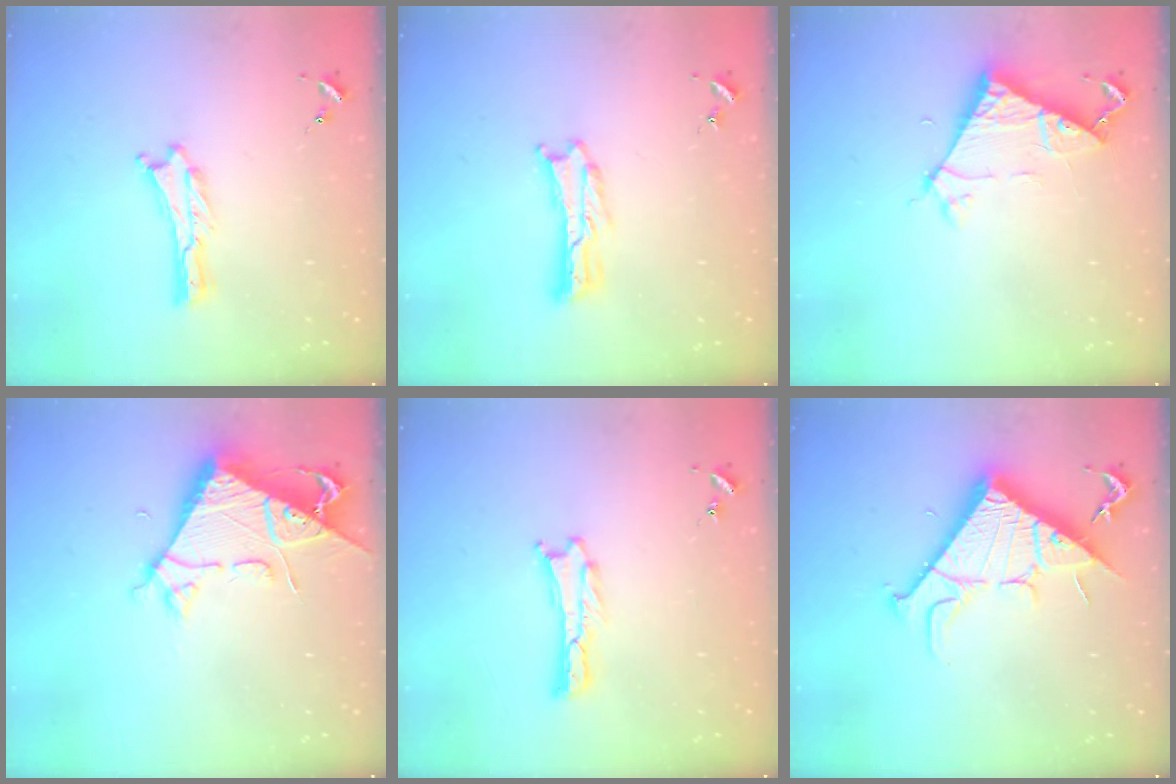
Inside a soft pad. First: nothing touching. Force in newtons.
{"total": 1.0, "press": 1.0, "slide": 0.2}
{"total": 6.4, "press": 6.4, "slide": 0.4}
{"total": 7.5, "press": 7.5, "slide": 0.7}
{"total": 0.0}
{"total": 12.4, "press": 12.4, "slide": 0.2}